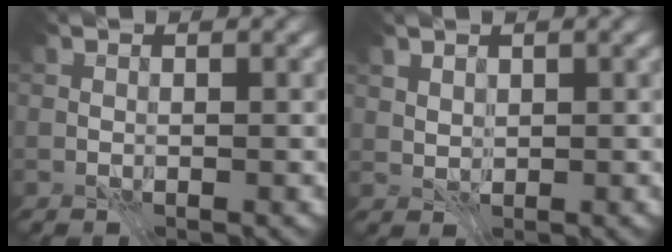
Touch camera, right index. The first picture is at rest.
{"total": 1.5, "force": [1.0, 1.0, 0.7], "torque": [-0.018, -0.006, 0.028]}